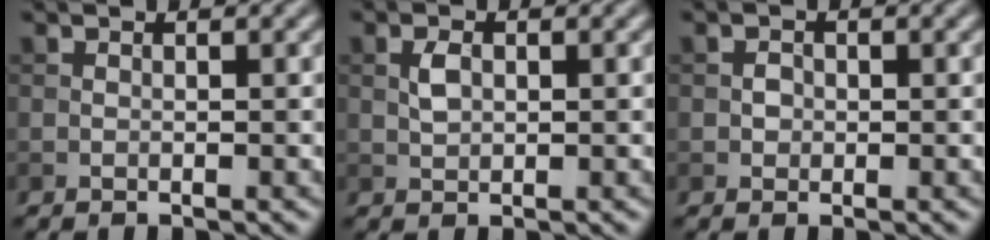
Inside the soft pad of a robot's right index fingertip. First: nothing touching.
{"total": 1.6, "force": [0.3, 1.0, 1.2], "torque": [-0.025, 0.002, 0.005]}
{"total": 1.0, "force": [-0.1, 0.9, 0.4], "torque": [-0.004, -0.001, -0.004]}